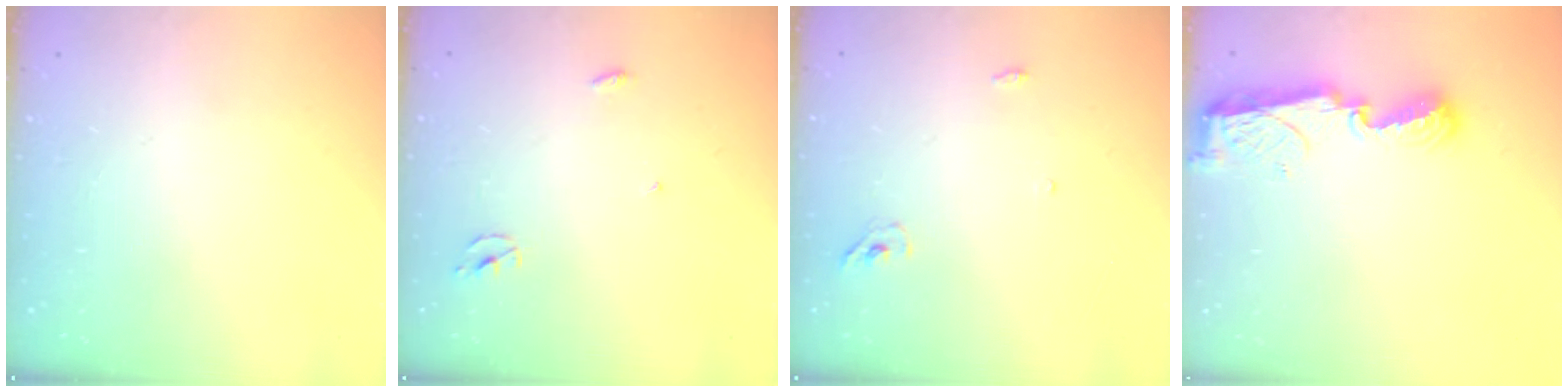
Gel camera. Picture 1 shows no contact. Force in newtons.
{"total": 2.3, "press": 2.3, "slide": 0.2}
{"total": 3.7, "press": 3.5, "slide": 1.1}
{"total": 7.3, "press": 7.3, "slide": 0.7}